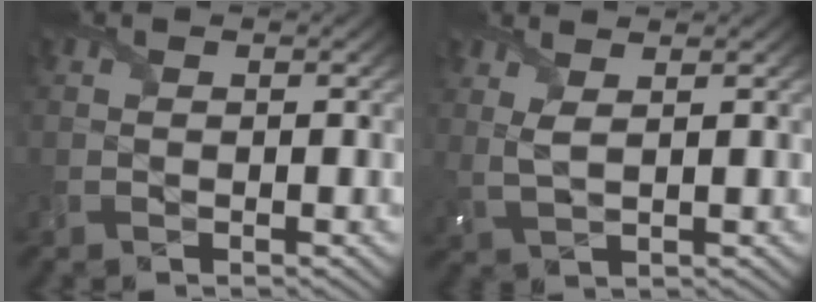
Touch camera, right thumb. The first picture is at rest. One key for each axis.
{"total": 2.5, "fx": 1.6, "fy": 0.6, "fz": 1.9, "tx": -0.051, "ty": 0.002, "tz": 0.037}